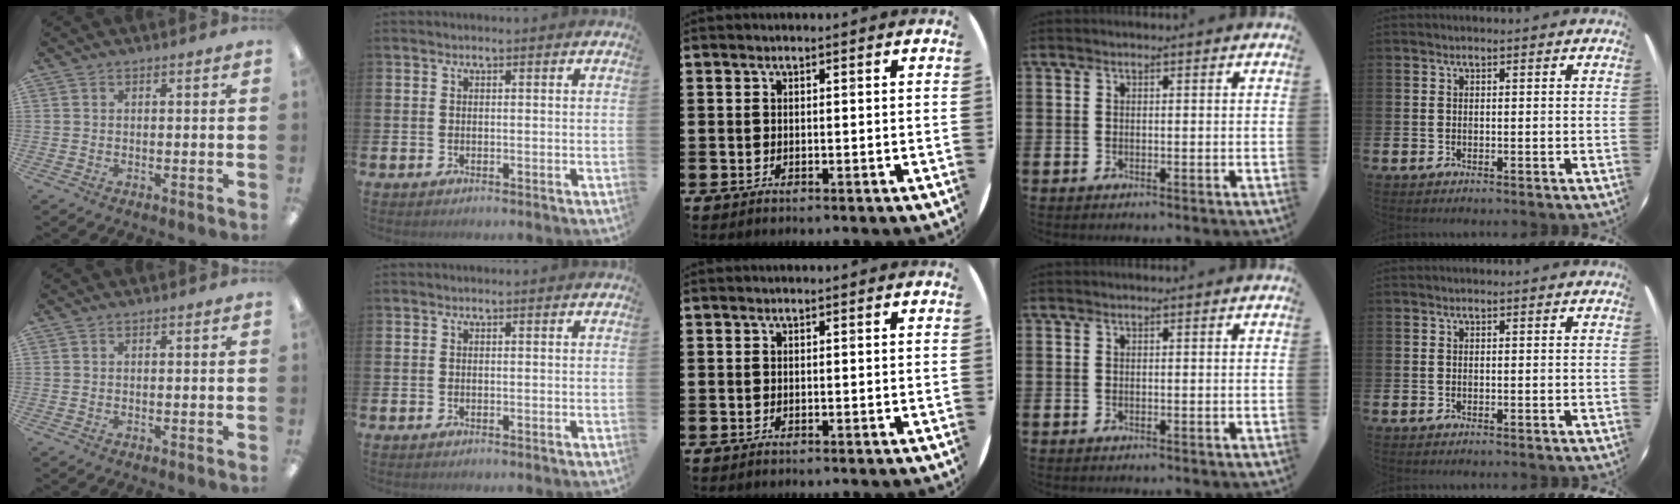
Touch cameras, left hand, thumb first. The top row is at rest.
{}